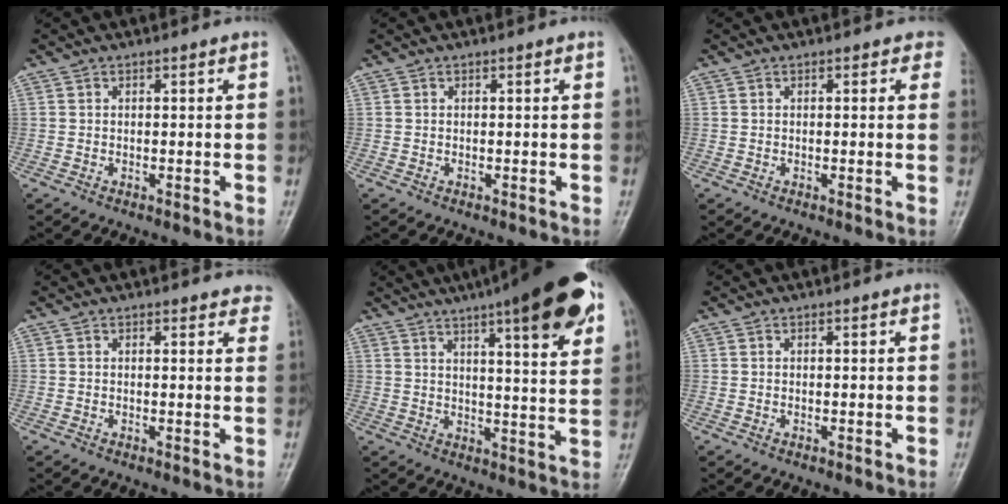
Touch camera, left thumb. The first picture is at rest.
{"total": 0.0}
{"total": 2.2, "force": [1.1, 1.5, 1.2], "torque": [0.016, 0.001, -0.001]}
{"total": 3.8, "force": [3.3, 1.7, 1.0], "torque": [0.023, -0.009, 0.017]}
{"total": 19.9, "force": [10.9, 4.2, 16.1], "torque": [-0.210, -0.019, 0.145]}
{"total": 0.0}